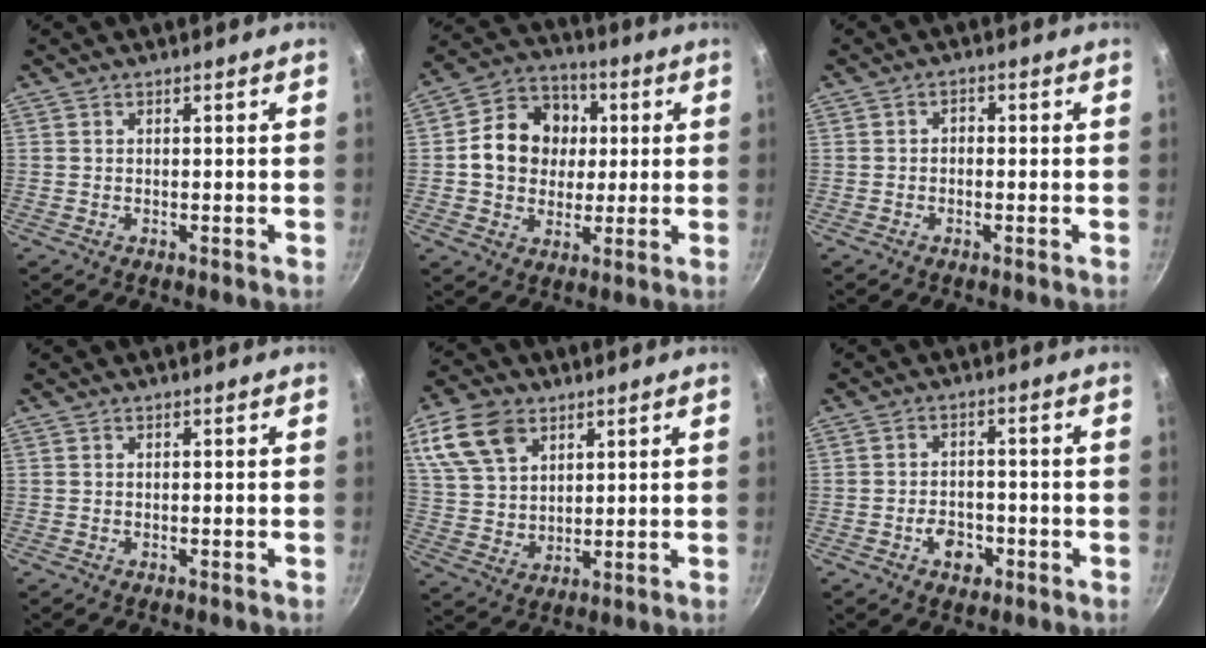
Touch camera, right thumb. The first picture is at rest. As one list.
[{"total": 14.2, "force": [1.6, 11.9, 7.5], "torque": [-0.096, 0.018, 0.019]}, {"total": 1.5, "force": [-0.4, 1.2, 0.8], "torque": [-0.013, 0.009, -0.009]}, {"total": 0.0}, {"total": 13.0, "force": [6.5, 8.7, 7.2], "torque": [-0.125, -0.014, 0.131]}, {"total": 5.0, "force": [-2.2, 3.4, 2.9], "torque": [-0.028, 0.016, -0.036]}]